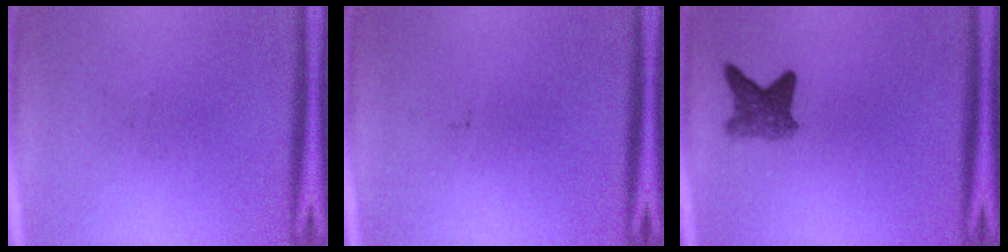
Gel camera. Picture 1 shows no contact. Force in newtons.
{"total": 0.0}
{"total": 3.9}